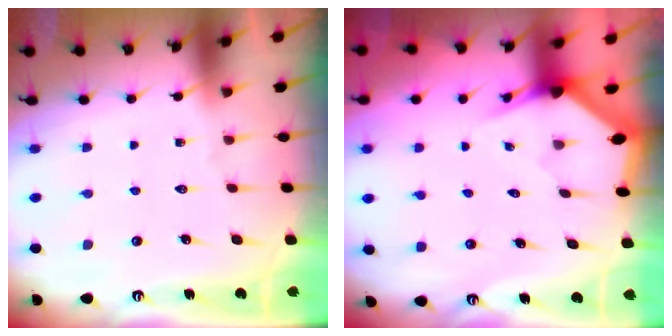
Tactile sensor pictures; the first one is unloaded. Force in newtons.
{"total": 3.0, "press": 3.0, "slide": 0.1}